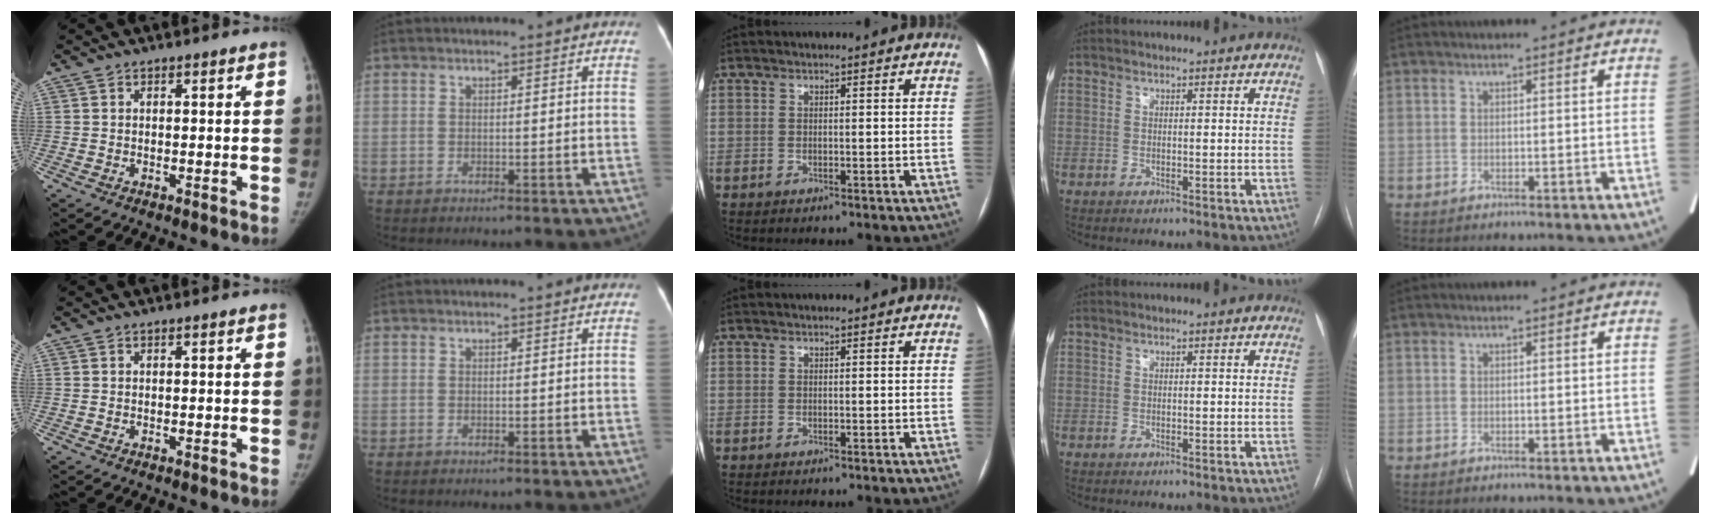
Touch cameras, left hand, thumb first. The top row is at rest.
{}